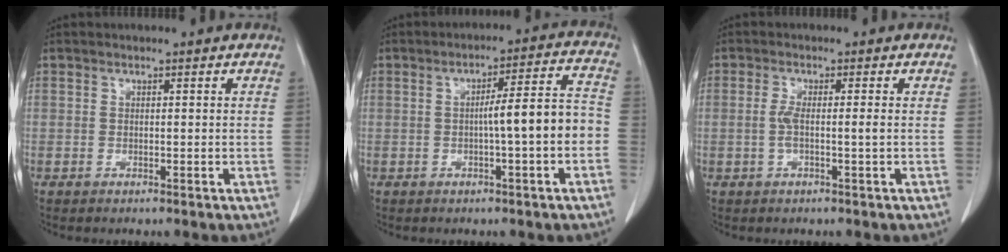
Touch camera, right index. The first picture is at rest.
{"total": 8.2, "force": [-1.6, 0.2, 8.1], "torque": [-0.112, 0.027, -0.024]}
{"total": 2.6, "force": [-0.3, 0.0, 2.6], "torque": [-0.054, 0.000, -0.006]}